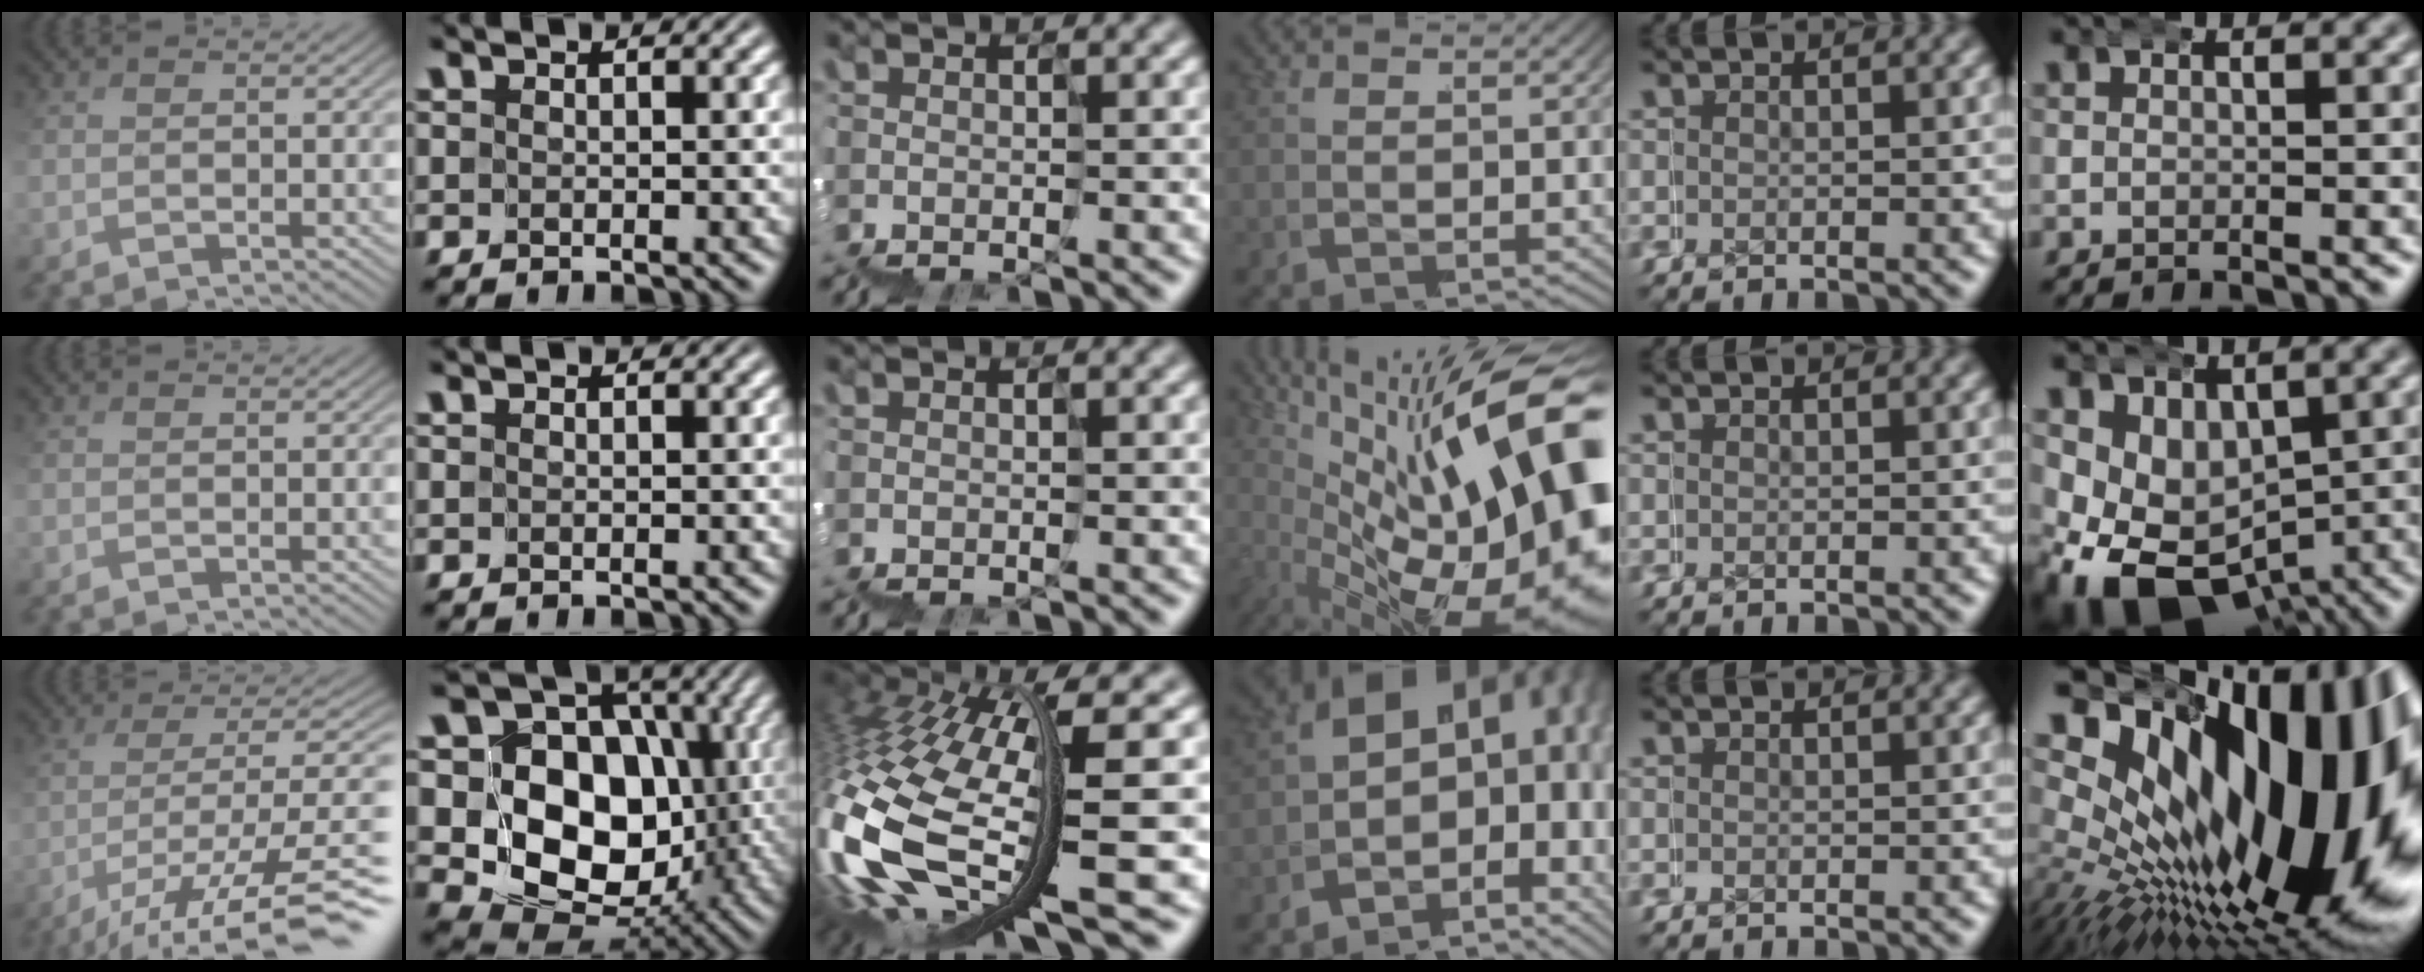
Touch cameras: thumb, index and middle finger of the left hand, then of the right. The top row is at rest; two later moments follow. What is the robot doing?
{"motion": "wrap", "object": "duck tape"}